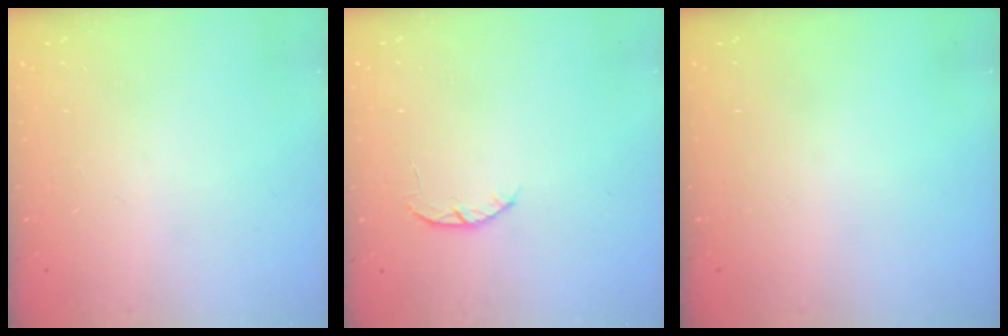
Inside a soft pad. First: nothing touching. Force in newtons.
{"total": 3.7, "press": 3.7, "slide": 0.6}
{"total": 0.0}